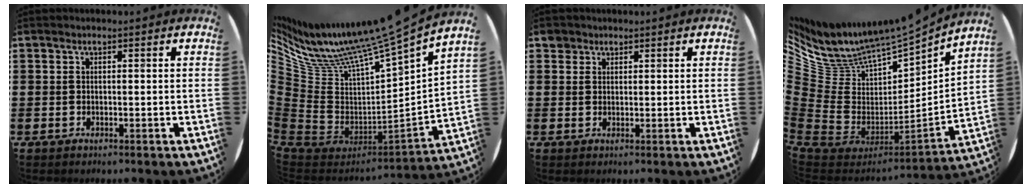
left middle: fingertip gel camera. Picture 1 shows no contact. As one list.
[{"total": 10.6, "force": [8.9, 0.7, 5.9], "torque": [-0.143, -0.085, 0.138]}, {"total": 1.7, "force": [1.3, 1.0, 0.0], "torque": [0.006, 0.001, 0.025]}, {"total": 7.0, "force": [6.2, 2.9, 1.1], "torque": [-0.080, -0.080, 0.102]}]